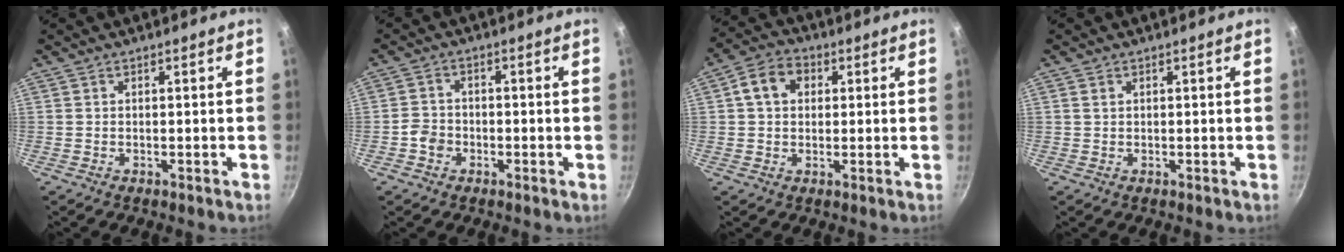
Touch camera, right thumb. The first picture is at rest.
{"total": 3.4, "force": [-1.6, 2.8, 1.2], "torque": [-0.008, 0.020, -0.031]}
{"total": 7.2, "force": [1.7, 5.6, 4.2], "torque": [-0.052, 0.013, 0.015]}
{"total": 1.0, "force": [0.5, 0.7, 0.5], "torque": [-0.009, 0.002, 0.008]}